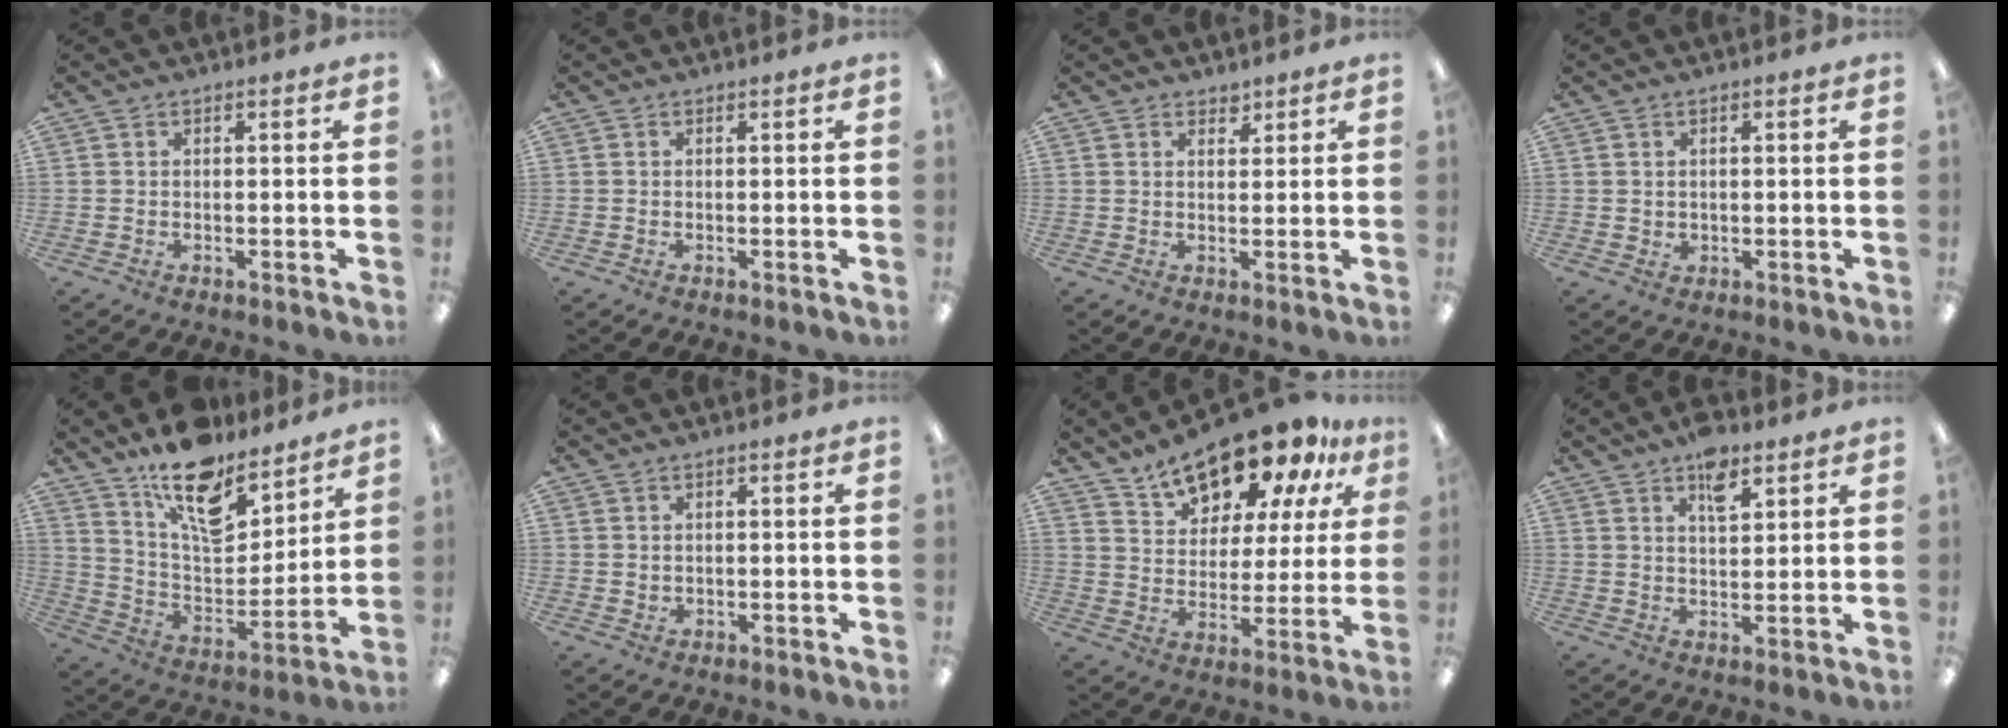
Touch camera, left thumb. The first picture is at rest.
{"total": 0.0}
{"total": 1.9, "force": [1.7, 0.8, 0.3], "torque": [0.002, -0.007, 0.030]}
{"total": 1.3, "force": [0.6, 1.2, 0.3], "torque": [-0.008, 0.003, 0.008]}
{"total": 16.5, "force": [12.4, 7.1, 8.1], "torque": [-0.142, -0.084, 0.221]}
{"total": 1.1, "force": [0.6, 0.8, 0.2], "torque": [-0.005, 0.002, 0.011]}
{"total": 16.0, "force": [13.2, 6.6, 6.1], "torque": [-0.104, -0.092, 0.234]}
{"total": 6.9, "force": [4.5, 3.1, 4.2], "torque": [-0.054, -0.021, 0.076]}